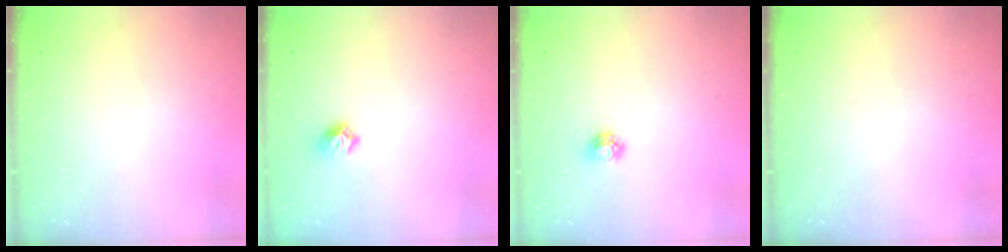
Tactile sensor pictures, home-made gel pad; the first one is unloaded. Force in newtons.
{"total": 7.4, "press": 7.4, "slide": 0.9}
{"total": 5.0, "press": 4.9, "slide": 0.4}
{"total": 0.0}